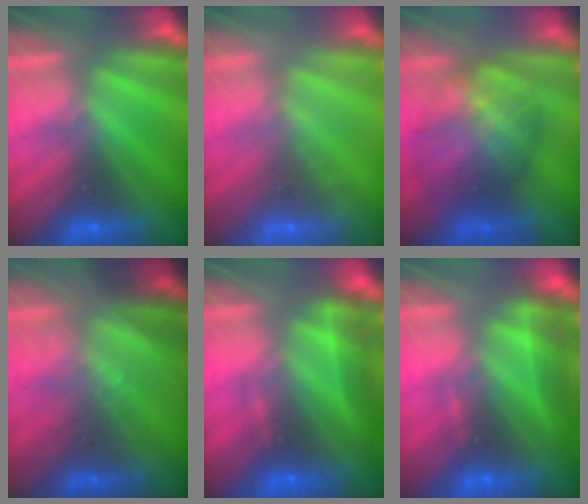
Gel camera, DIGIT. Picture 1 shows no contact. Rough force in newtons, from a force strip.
{"total": 1.7}
{"total": 8.5}
{"total": 1.4}
{"total": 2.3}
{"total": 2.3}